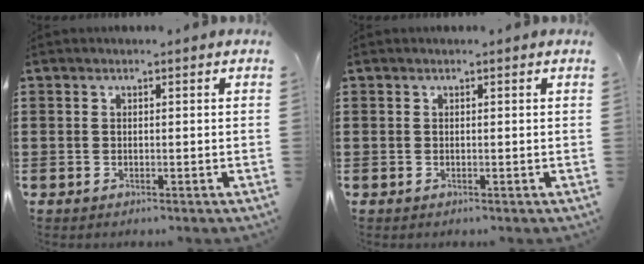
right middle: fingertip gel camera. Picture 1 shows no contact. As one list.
[{"total": 0.0}]